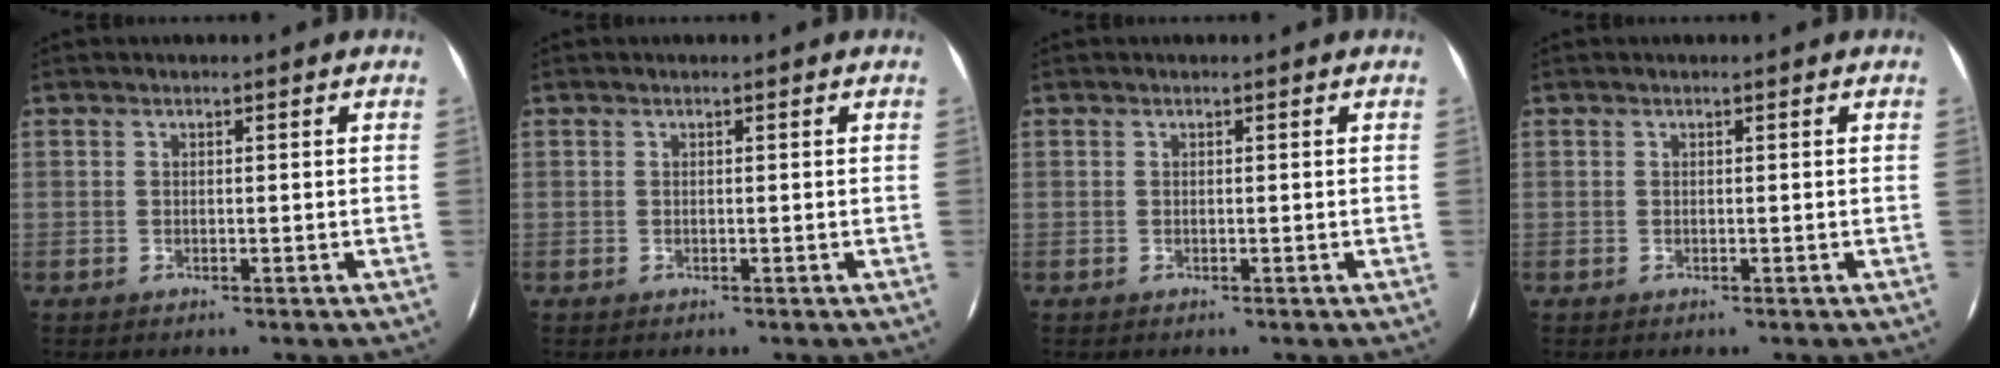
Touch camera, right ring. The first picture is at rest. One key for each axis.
{"total": 0.0}
{"total": 0.0}
{"total": 0.0}